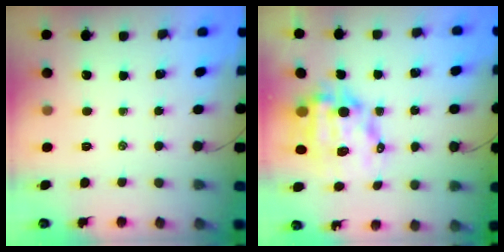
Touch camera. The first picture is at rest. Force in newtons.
{"total": 12.3, "press": 11.9, "slide": 3.0}